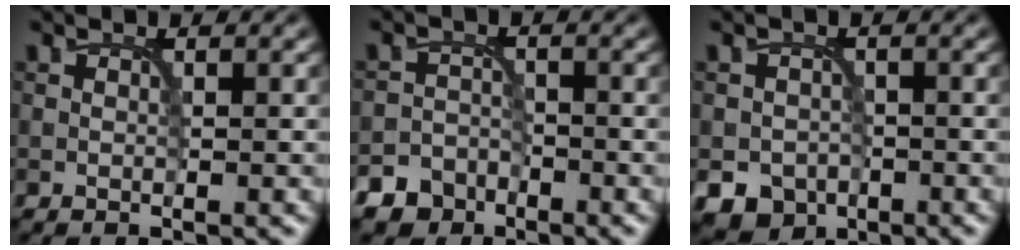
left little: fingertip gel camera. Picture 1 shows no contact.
{"total": 6.1, "force": [-4.8, 3.9, 0.6], "torque": [0.006, -0.012, -0.083]}
{"total": 4.4, "force": [-2.5, 3.4, 1.3], "torque": [-0.015, -0.011, -0.039]}